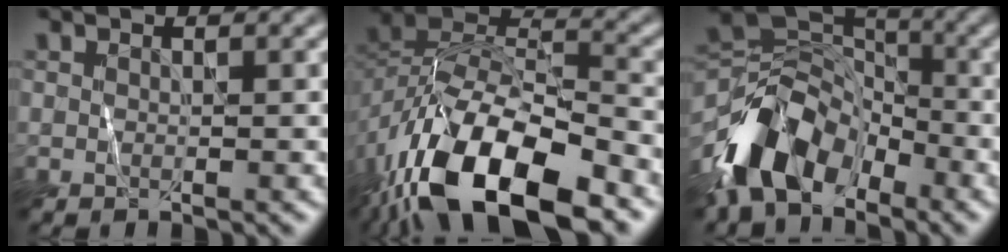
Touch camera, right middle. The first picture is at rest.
{"total": 14.1, "force": [-7.8, 6.6, 9.8], "torque": [-0.184, -0.004, -0.147]}
{"total": 8.6, "force": [-5.4, 5.0, 4.4], "torque": [-0.077, 0.006, -0.114]}